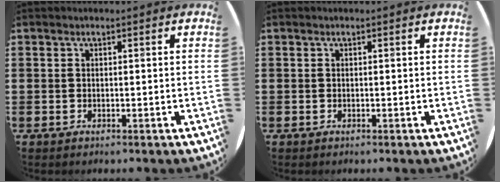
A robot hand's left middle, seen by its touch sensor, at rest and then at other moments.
{"total": 0.0}